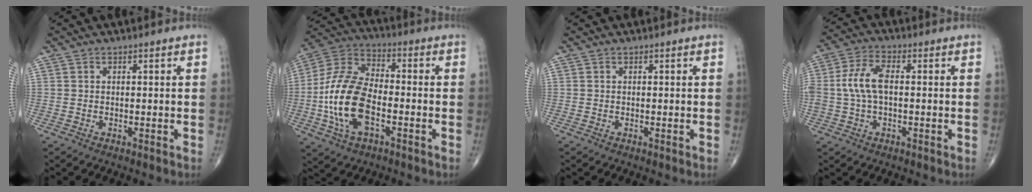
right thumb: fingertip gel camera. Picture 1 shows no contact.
{"total": 16.4, "force": [-3.8, 8.7, 13.4], "torque": [-0.273, 0.027, -0.074]}
{"total": 0.0}
{"total": 7.5, "force": [0.1, 3.9, 6.4], "torque": [-0.146, 0.021, -0.002]}